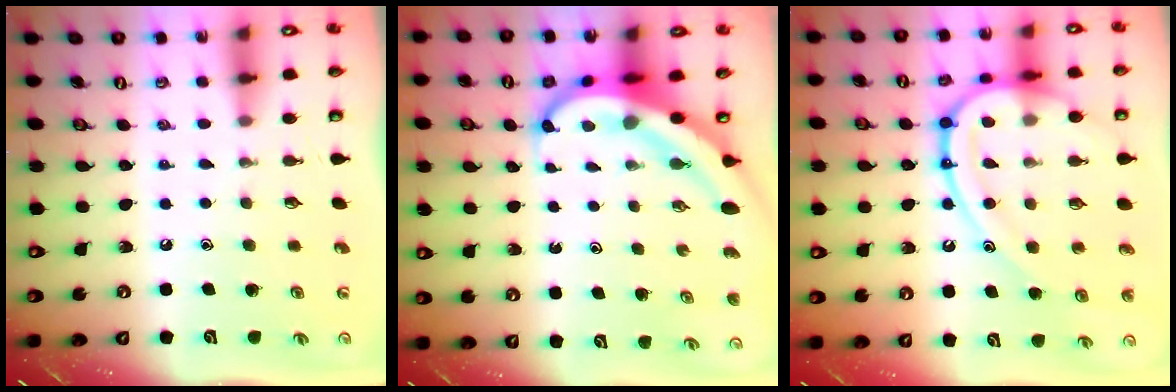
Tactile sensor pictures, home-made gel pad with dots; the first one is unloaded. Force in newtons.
{"total": 10.2, "press": 10.1, "slide": 1.4}
{"total": 19.3, "press": 19.2, "slide": 1.8}